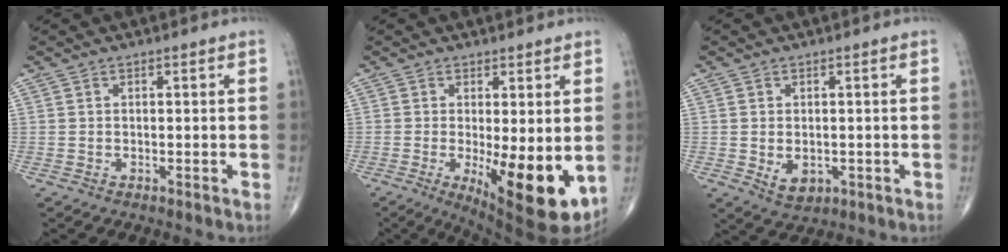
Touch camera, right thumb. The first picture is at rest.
{"total": 13.0, "force": [-2.4, 4.0, 12.1], "torque": [-0.171, -0.029, -0.023]}
{"total": 3.1, "force": [-0.5, 2.1, 2.2], "torque": [-0.026, -0.003, 0.000]}